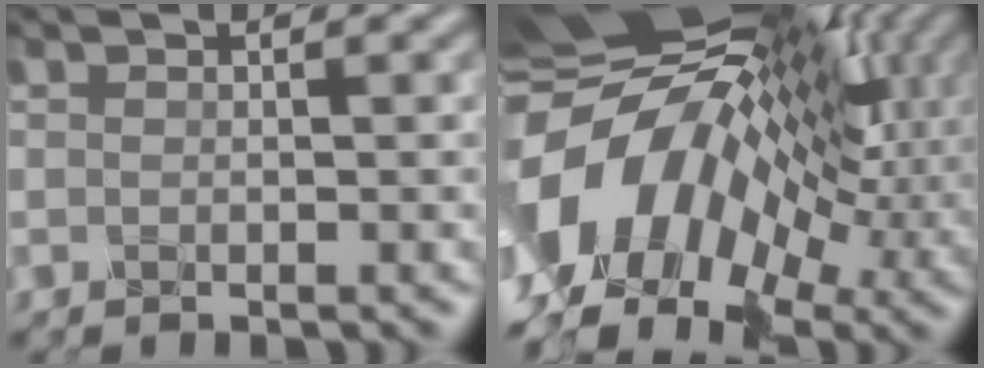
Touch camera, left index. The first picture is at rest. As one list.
[{"total": 16.7, "force": [0.0, 12.6, 10.9], "torque": [-0.210, 0.003, 0.006]}]